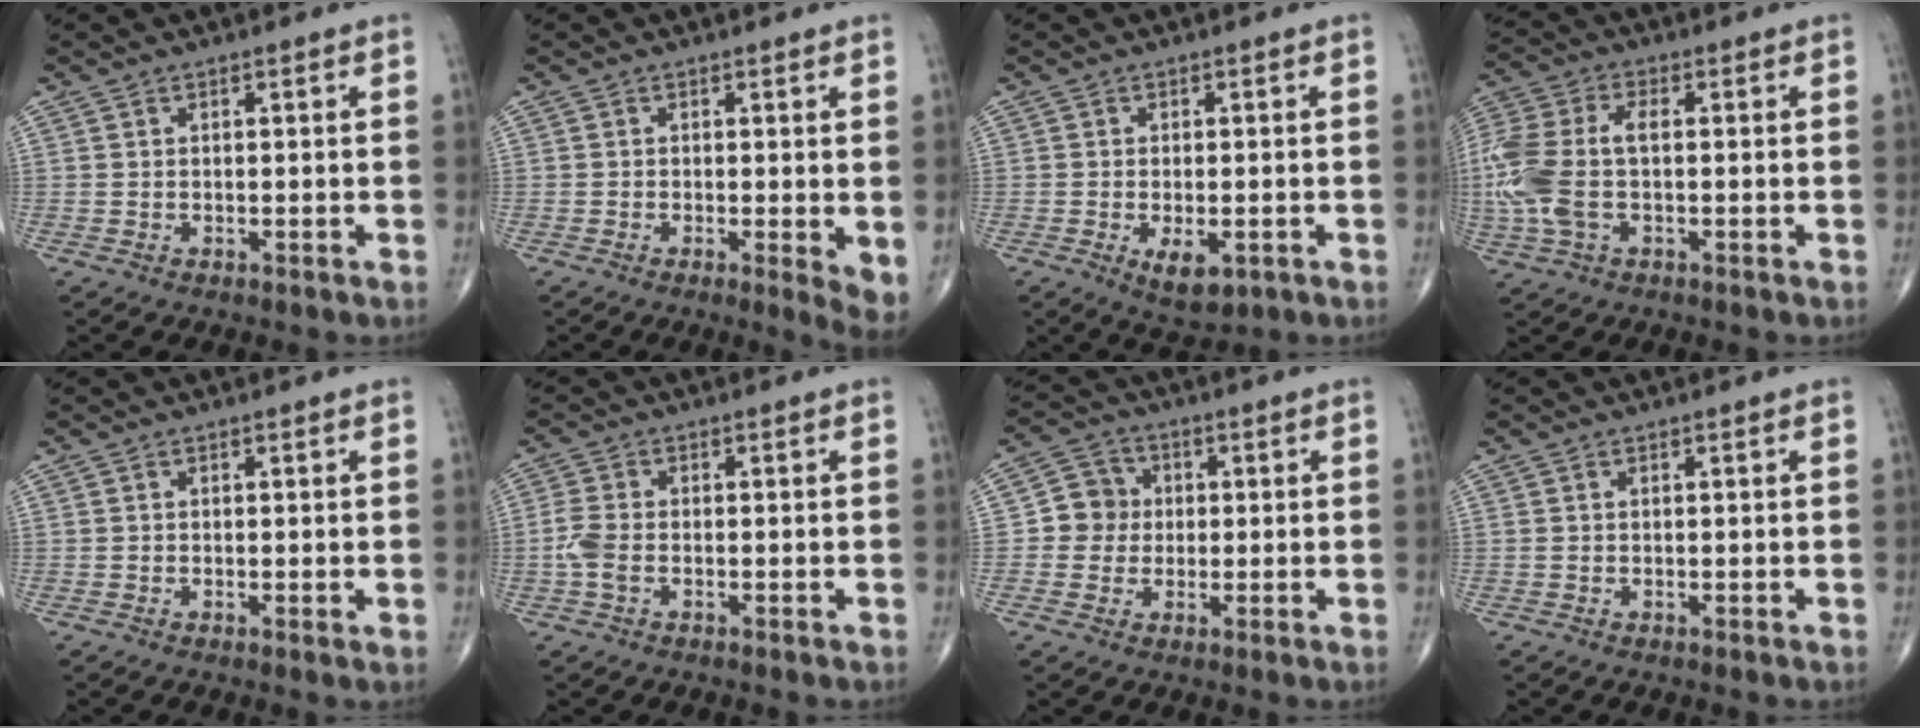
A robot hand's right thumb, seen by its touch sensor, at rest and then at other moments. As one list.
[{"total": 3.8, "force": [-0.3, 0.9, 3.7], "torque": [-0.053, -0.012, -0.009]}, {"total": 5.3, "force": [-1.8, 2.5, 4.3], "torque": [-0.065, -0.007, -0.021]}, {"total": 13.9, "force": [-0.7, 7.3, 11.8], "torque": [-0.302, 0.018, -0.014]}, {"total": 0.6, "force": [-0.1, 0.0, 0.6], "torque": [-0.012, -0.003, -0.005]}, {"total": 3.8, "force": [-1.0, 2.0, 3.0], "torque": [-0.081, 0.006, -0.025]}, {"total": 6.1, "force": [0.0, 5.9, 1.8], "torque": [0.001, 0.011, -0.010]}, {"total": 0.0}]